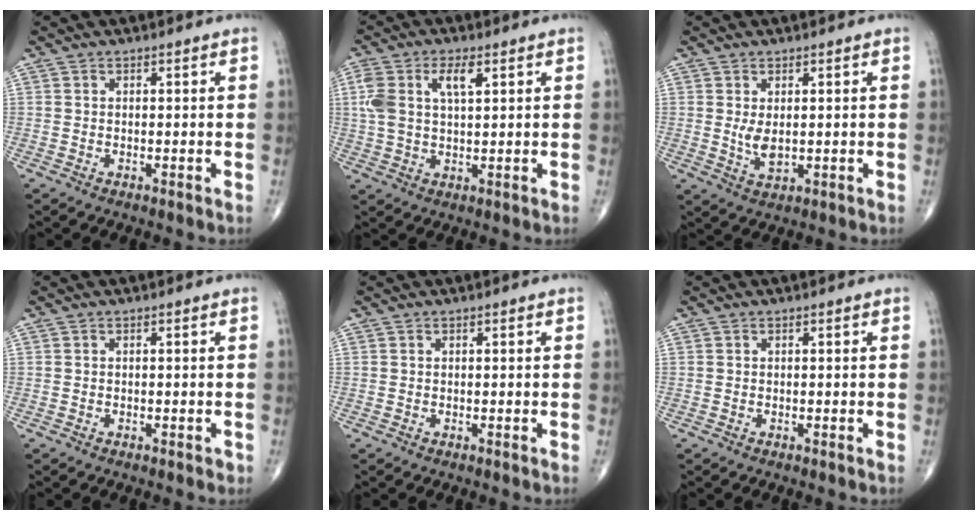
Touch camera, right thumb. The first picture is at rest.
{"total": 7.8, "force": [2.7, 3.6, 6.4], "torque": [-0.142, 0.010, 0.053]}
{"total": 3.5, "force": [0.4, 1.6, 3.0], "torque": [-0.053, -0.011, 0.016]}
{"total": 0.5, "force": [-0.3, 0.3, 0.4], "torque": [-0.003, 0.001, -0.004]}
{"total": 0.0}
{"total": 0.0}